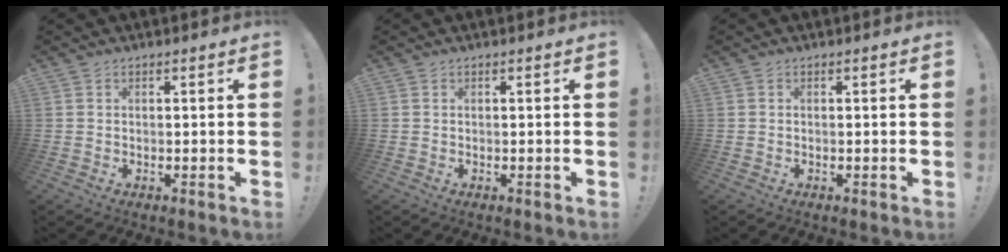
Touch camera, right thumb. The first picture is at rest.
{"total": 0.0}
{"total": 0.0}